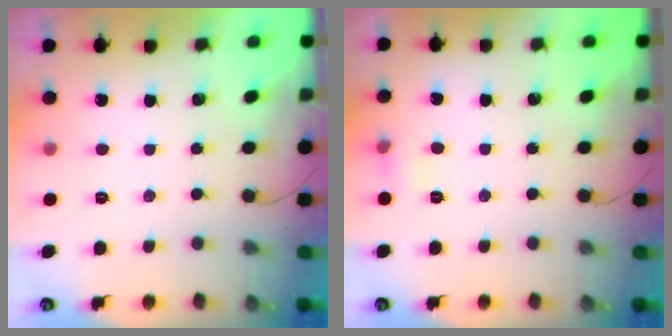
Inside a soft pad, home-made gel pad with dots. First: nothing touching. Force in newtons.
{"total": 4.8, "press": 4.6, "slide": 1.5}